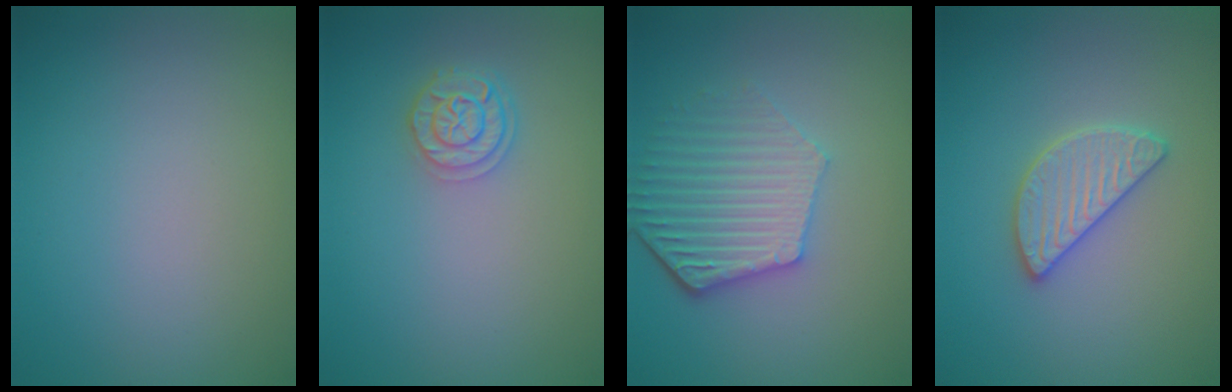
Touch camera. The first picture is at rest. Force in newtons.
{"total": 2.5, "press": 2.1, "slide": 1.3}
{"total": 5.3, "press": 4.2, "slide": 3.2}
{"total": 2.6, "press": 2.6, "slide": 0.2}